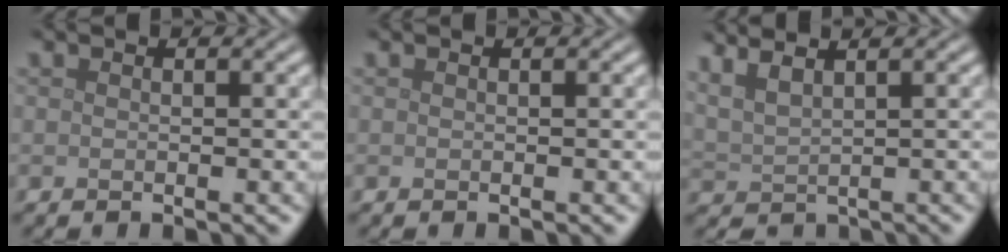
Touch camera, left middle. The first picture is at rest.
{"total": 0.0}
{"total": 3.3, "force": [2.7, 1.0, 1.7], "torque": [-0.043, 0.008, 0.054]}